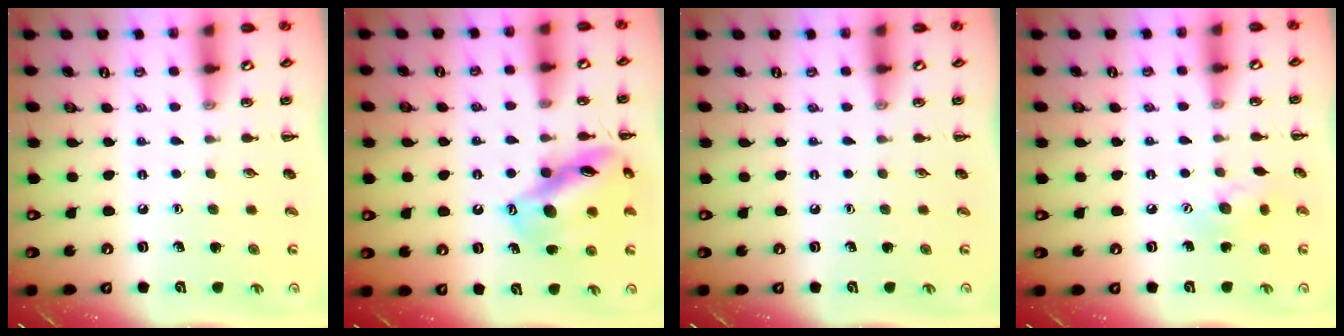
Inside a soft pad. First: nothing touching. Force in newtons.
{"total": 15.8, "press": 15.7, "slide": 1.9}
{"total": 0.0}
{"total": 7.8, "press": 7.7, "slide": 1.1}